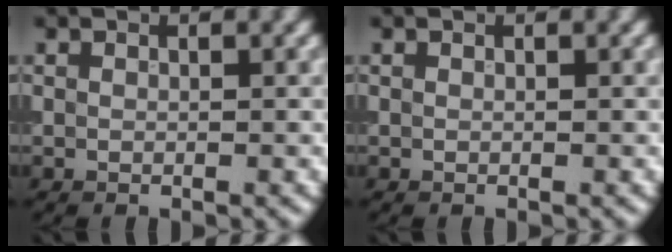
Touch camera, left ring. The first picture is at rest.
{"total": 0.0}